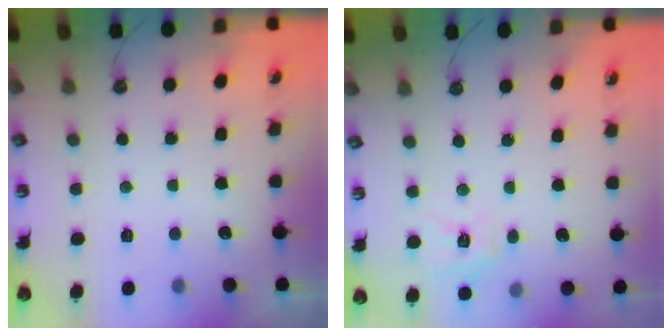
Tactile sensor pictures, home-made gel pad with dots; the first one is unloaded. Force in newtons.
{"total": 10.3, "press": 10.2, "slide": 1.2}